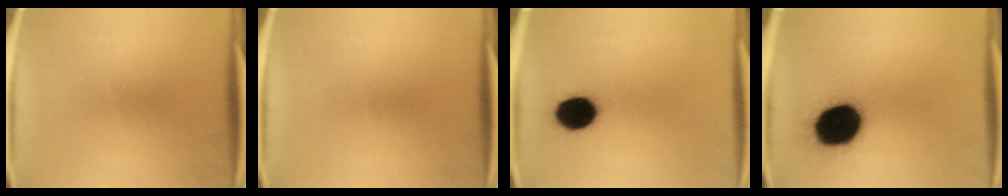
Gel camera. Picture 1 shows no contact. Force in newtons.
{"total": 0.0}
{"total": 10.1}
{"total": 19.7}